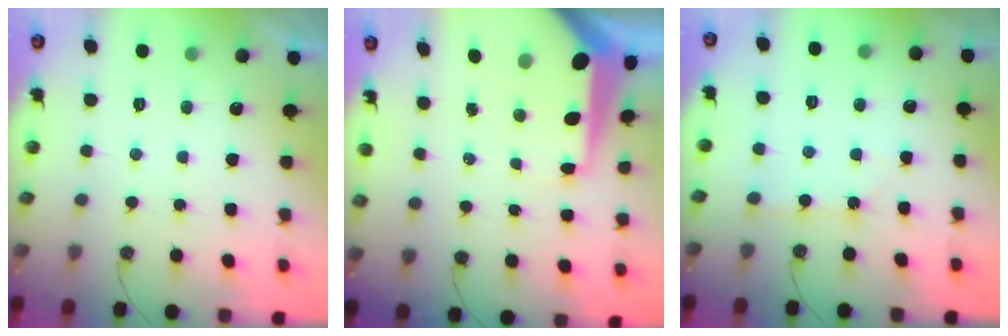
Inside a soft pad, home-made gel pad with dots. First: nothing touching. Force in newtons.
{"total": 14.8, "press": 14.7, "slide": 1.6}
{"total": 3.2, "press": 3.2, "slide": 0.4}